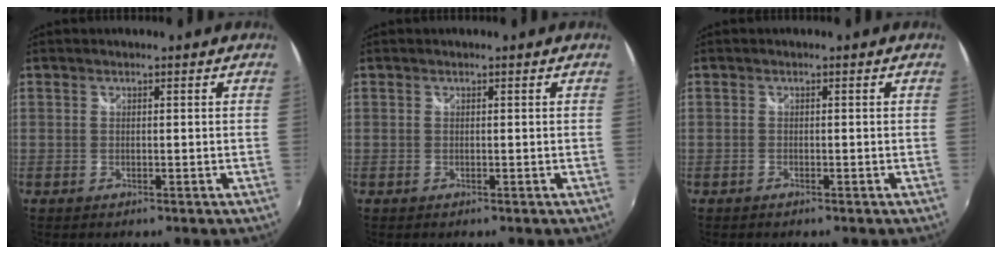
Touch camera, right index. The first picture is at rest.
{"total": 0.0}
{"total": 0.6, "force": [-0.5, 0.3, 0.1], "torque": [-0.005, -0.003, -0.012]}